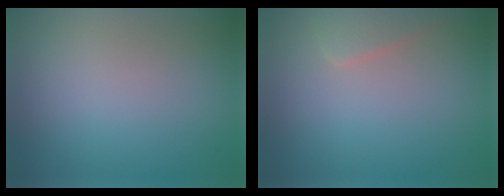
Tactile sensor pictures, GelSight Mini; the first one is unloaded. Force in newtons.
{"total": 2.0, "press": 2.0, "slide": 0.1}